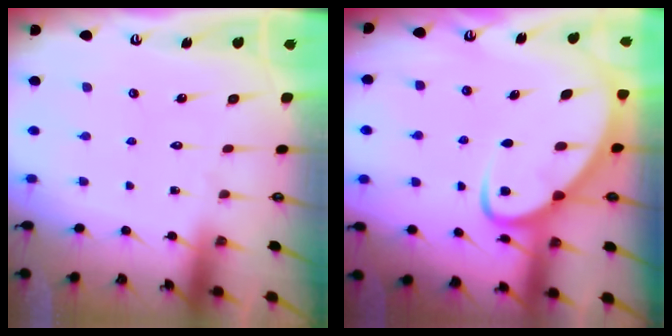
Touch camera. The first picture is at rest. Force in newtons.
{"total": 5.8, "press": 5.8, "slide": 0.6}